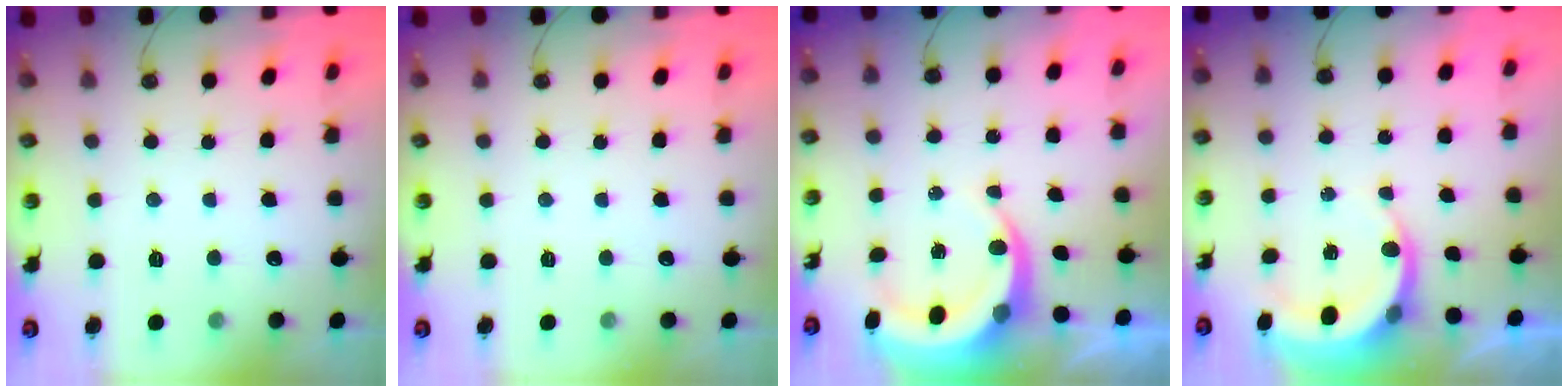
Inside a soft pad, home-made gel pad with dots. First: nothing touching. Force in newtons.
{"total": 0.0}
{"total": 6.9, "press": 6.9, "slide": 0.9}
{"total": 4.3, "press": 4.3, "slide": 0.3}